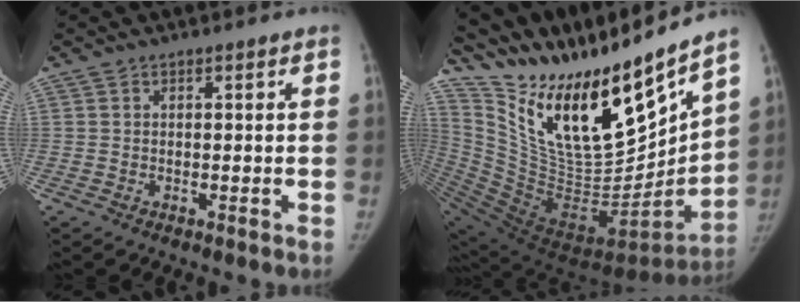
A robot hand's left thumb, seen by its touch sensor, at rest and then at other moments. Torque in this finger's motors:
{"motor_torque": [3.04, 1.05, -0.13, -1.38, 0.24]}